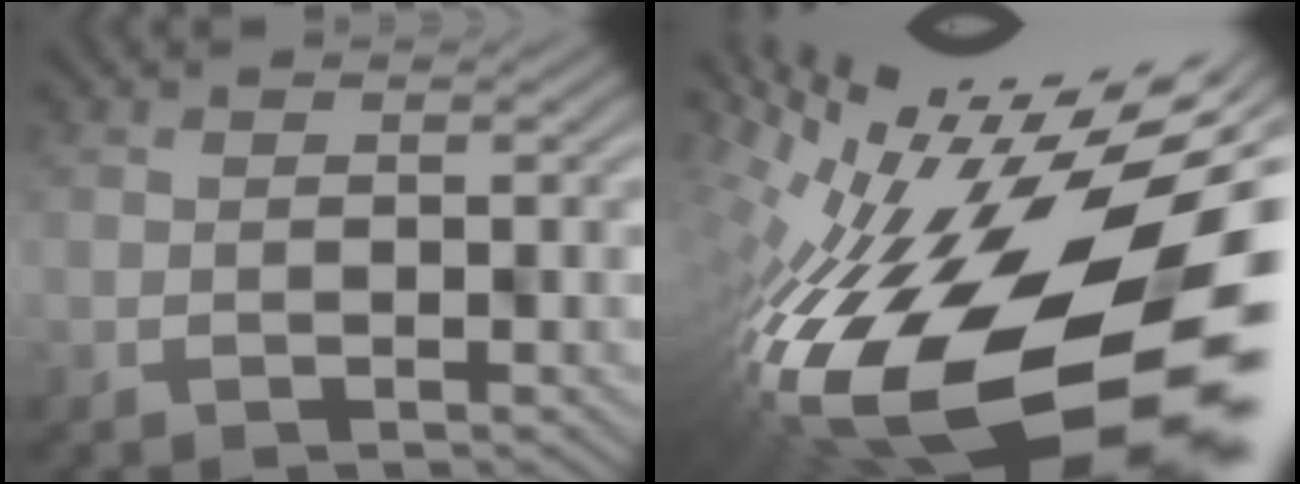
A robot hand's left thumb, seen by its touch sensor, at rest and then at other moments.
{"total": 19.3, "force": [-3.1, 9.2, 16.6], "torque": [-0.309, -0.038, -0.055]}